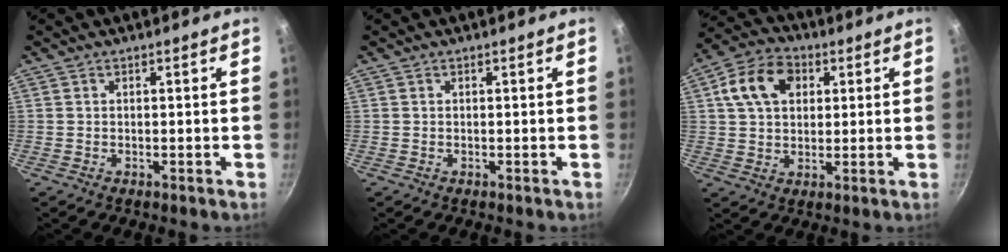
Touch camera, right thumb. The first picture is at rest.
{"total": 0.0}
{"total": 11.4, "force": [3.4, 8.0, 7.3], "torque": [-0.115, 0.010, 0.053]}